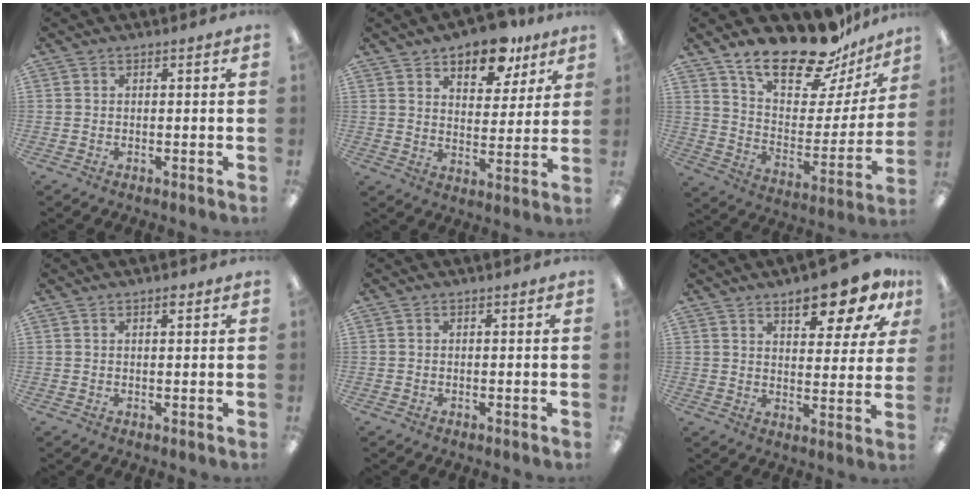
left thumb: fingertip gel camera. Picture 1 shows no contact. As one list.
[{"total": 11.8, "force": [8.8, 5.5, 5.6], "torque": [-0.072, -0.045, 0.153]}, {"total": 21.6, "force": [17.2, 7.9, 10.4], "torque": [-0.167, -0.120, 0.297]}, {"total": 1.5, "force": [1.1, 0.4, 0.9], "torque": [-0.011, -0.003, 0.018]}, {"total": 0.0}, {"total": 13.1, "force": [8.6, 4.6, 8.8], "torque": [-0.105, -0.047, 0.140]}]